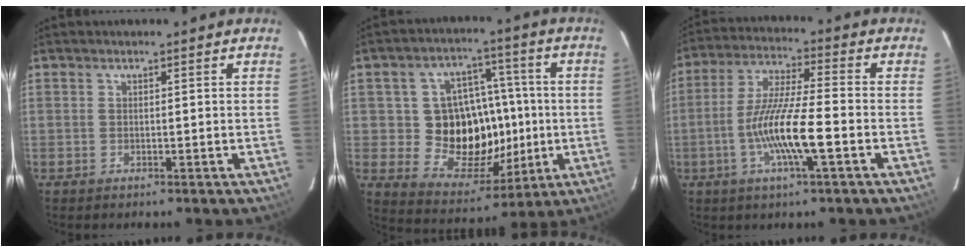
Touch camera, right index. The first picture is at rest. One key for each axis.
{"total": 15.9, "fx": -1.0, "fy": 13.1, "fz": 8.9, "tx": -0.173, "ty": 0.015, "tz": 0.006}
{"total": 12.0, "fx": -4.0, "fy": 0.9, "fz": 11.3, "tx": -0.224, "ty": -0.004, "tz": -0.076}